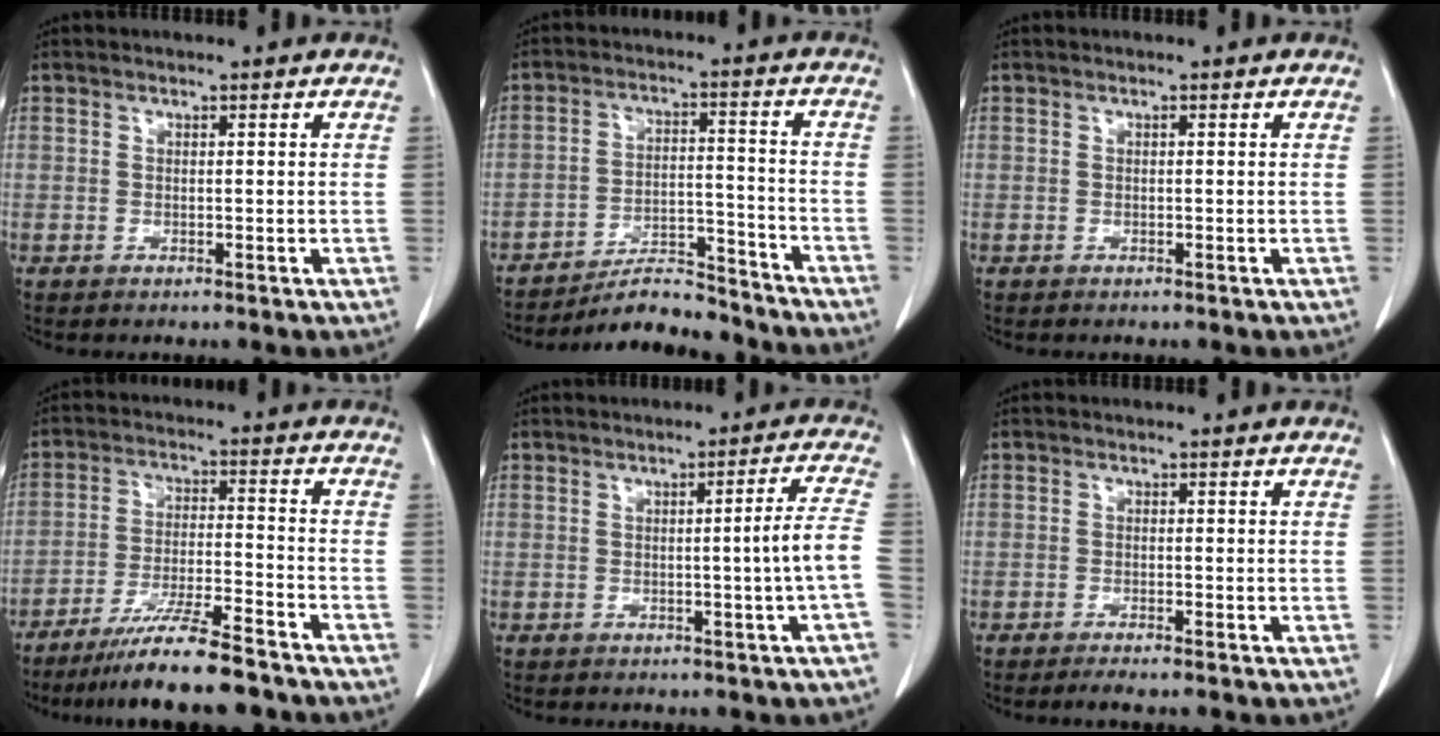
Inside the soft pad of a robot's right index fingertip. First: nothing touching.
{"total": 9.3, "force": [-9.0, 1.5, 1.5], "torque": [-0.020, 0.024, -0.152]}
{"total": 0.0}
{"total": 11.6, "force": [-9.6, 0.3, 6.4], "torque": [-0.105, -0.022, -0.160]}
{"total": 5.4, "force": [-1.1, -1.4, 5.0], "torque": [-0.062, 0.001, -0.018]}
{"total": 2.3, "force": [-1.9, -0.1, 1.3], "torque": [-0.018, -0.003, -0.028]}